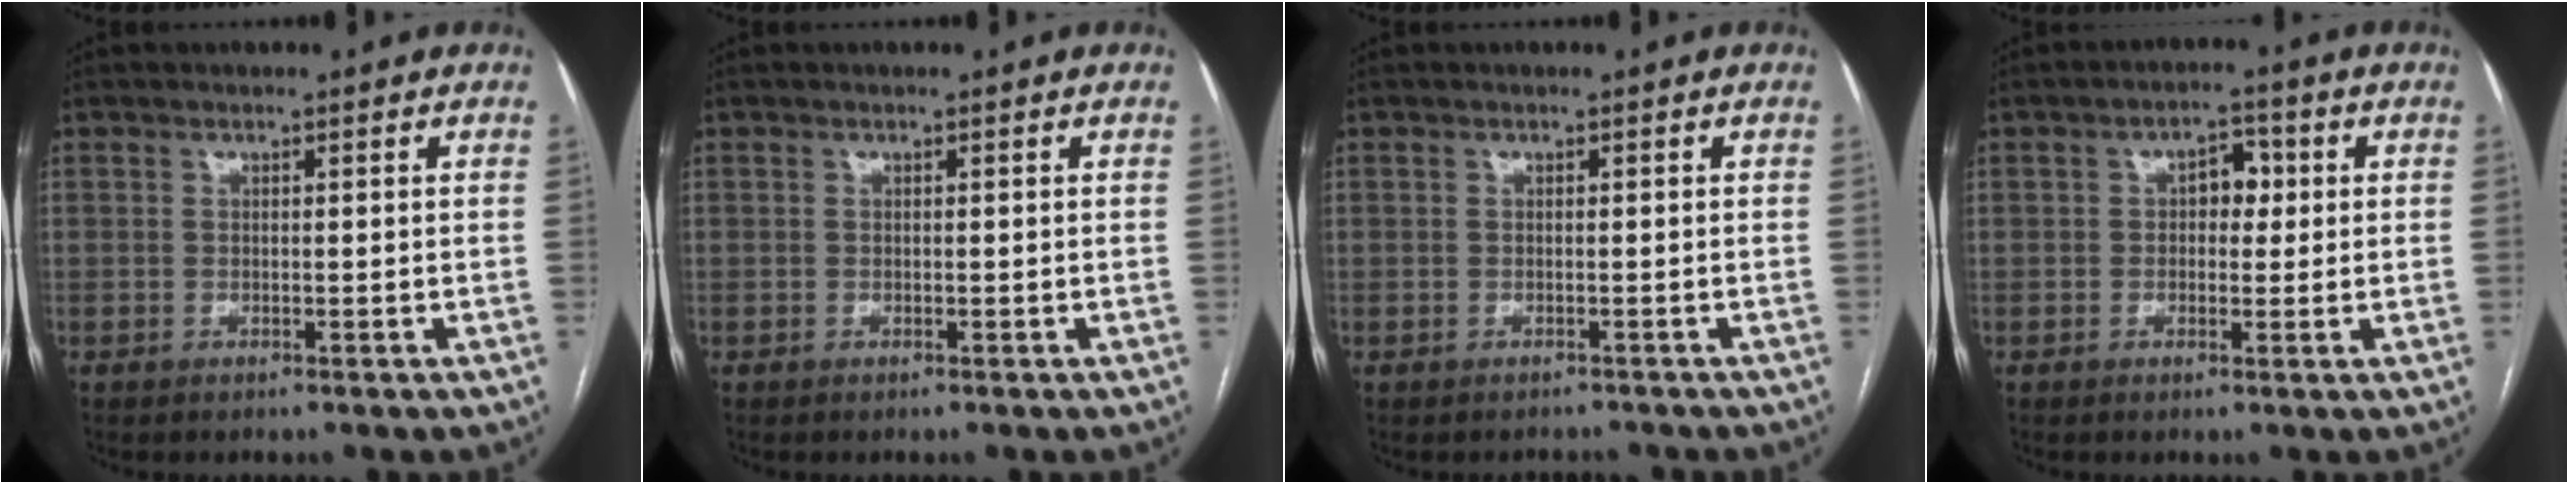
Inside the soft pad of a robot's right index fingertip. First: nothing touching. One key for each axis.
{"total": 0.0}
{"total": 1.6, "fx": -1.4, "fy": 0.6, "fz": -0.3, "tx": 0.003, "ty": -0.004, "tz": -0.019}
{"total": 3.9, "fx": 0.6, "fy": 2.4, "fz": 3.0, "tx": -0.041, "ty": 0.016, "tz": 0.008}